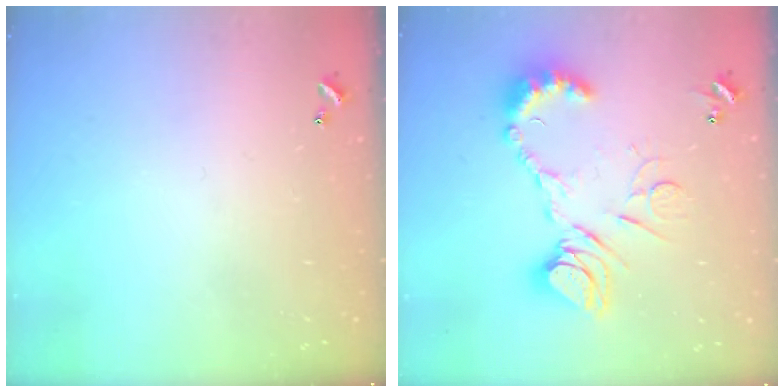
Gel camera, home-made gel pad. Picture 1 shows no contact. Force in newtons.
{"total": 16.1, "press": 16.0, "slide": 1.8}